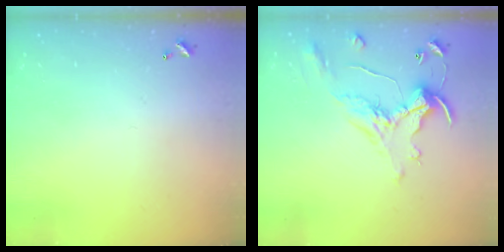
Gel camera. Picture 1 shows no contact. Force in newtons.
{"total": 1.8, "press": 1.5, "slide": 1.1}